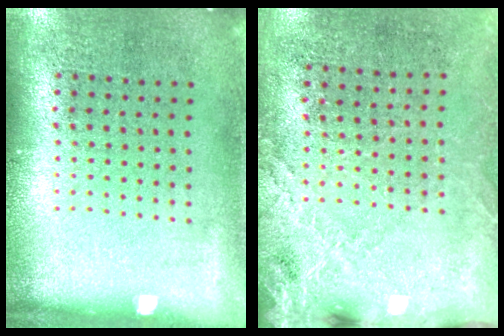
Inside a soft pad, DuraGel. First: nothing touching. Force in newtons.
{"total": 2.6, "press": 2.4, "slide": 1.0}